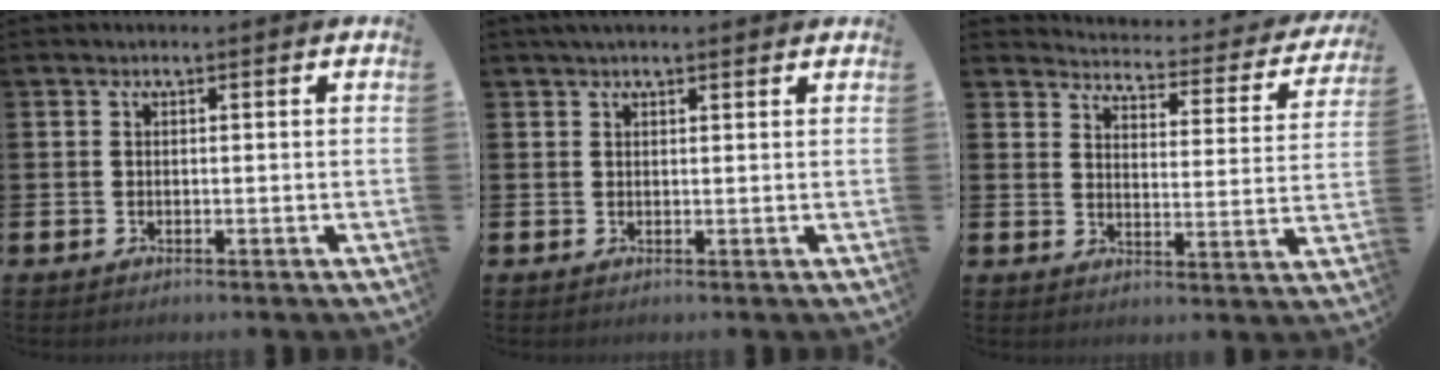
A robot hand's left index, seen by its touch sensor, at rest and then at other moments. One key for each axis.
{"total": 1.7, "fx": 1.5, "fy": 0.4, "fz": 0.8, "tx": -0.005, "ty": 0.000, "tz": 0.024}
{"total": 3.4, "fx": 3.2, "fy": 0.8, "fz": 0.6, "tx": -0.026, "ty": -0.037, "tz": 0.046}